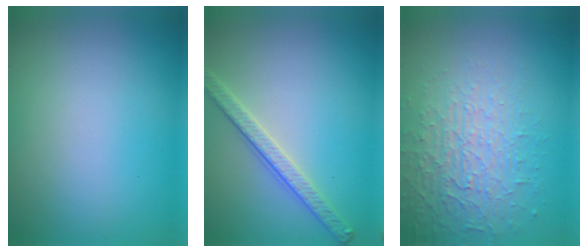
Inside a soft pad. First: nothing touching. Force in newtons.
{"total": 2.8, "press": 2.7, "slide": 0.7}
{"total": 3.7, "press": 3.4, "slide": 1.3}